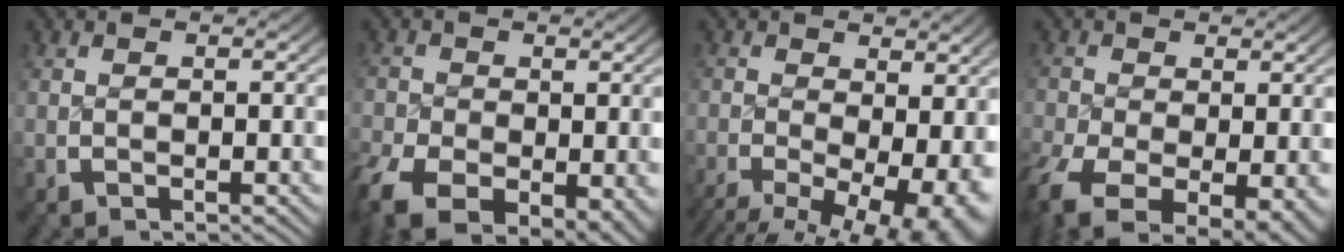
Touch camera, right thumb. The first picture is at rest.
{"total": 7.4, "force": [-3.5, 5.1, 4.1], "torque": [-0.085, -0.051, -0.034]}
{"total": 11.5, "force": [-3.2, 7.7, 8.0], "torque": [-0.129, -0.052, -0.032]}
{"total": 9.6, "force": [-4.5, 6.0, 6.0], "torque": [-0.134, -0.068, -0.040]}